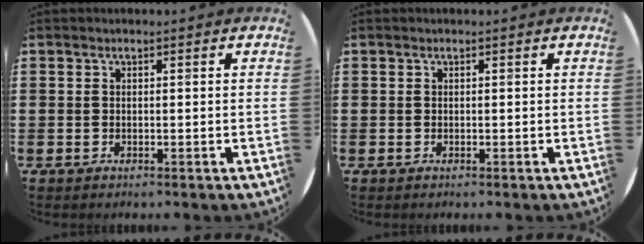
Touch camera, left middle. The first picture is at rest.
{"total": 0.0}